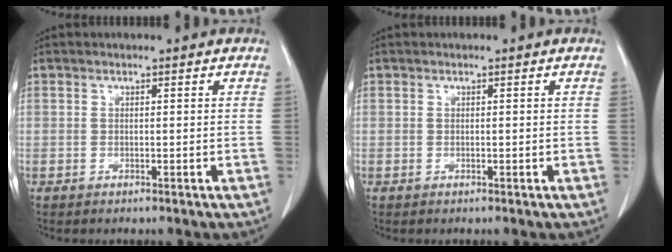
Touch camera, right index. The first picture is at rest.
{"total": 0.0}